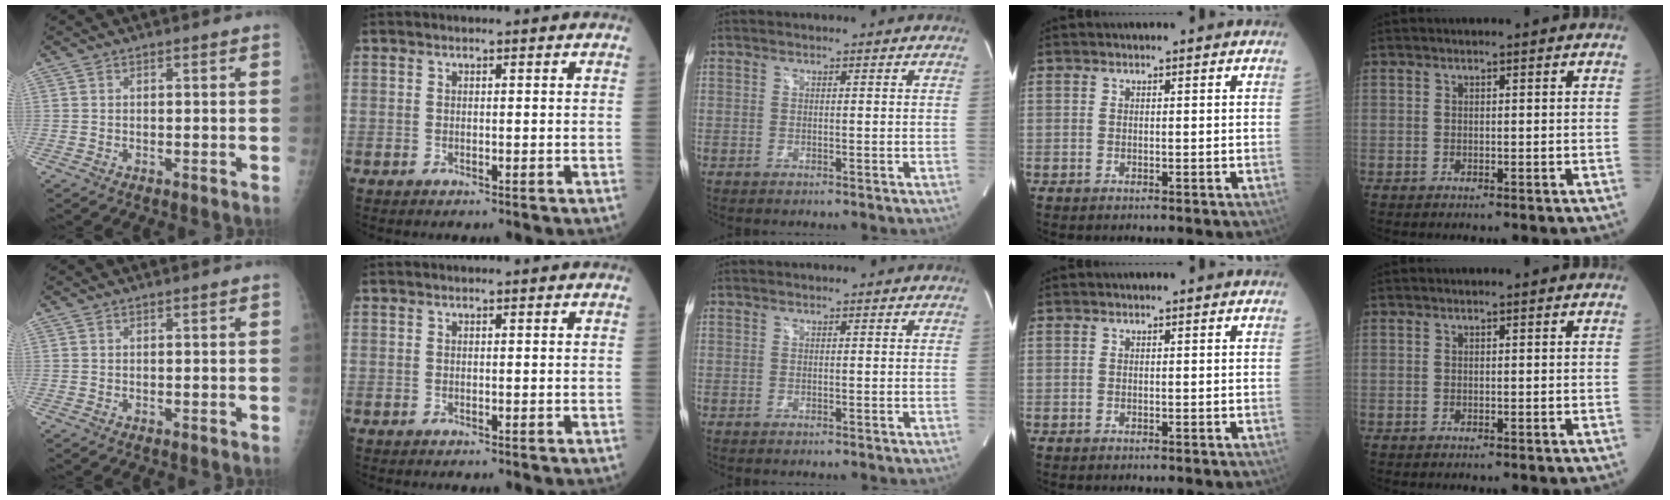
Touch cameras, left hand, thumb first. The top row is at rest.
{}